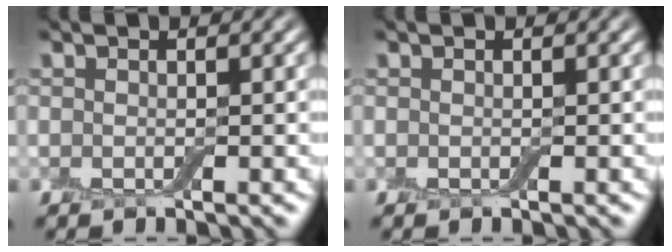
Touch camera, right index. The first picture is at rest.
{"total": 0.0}